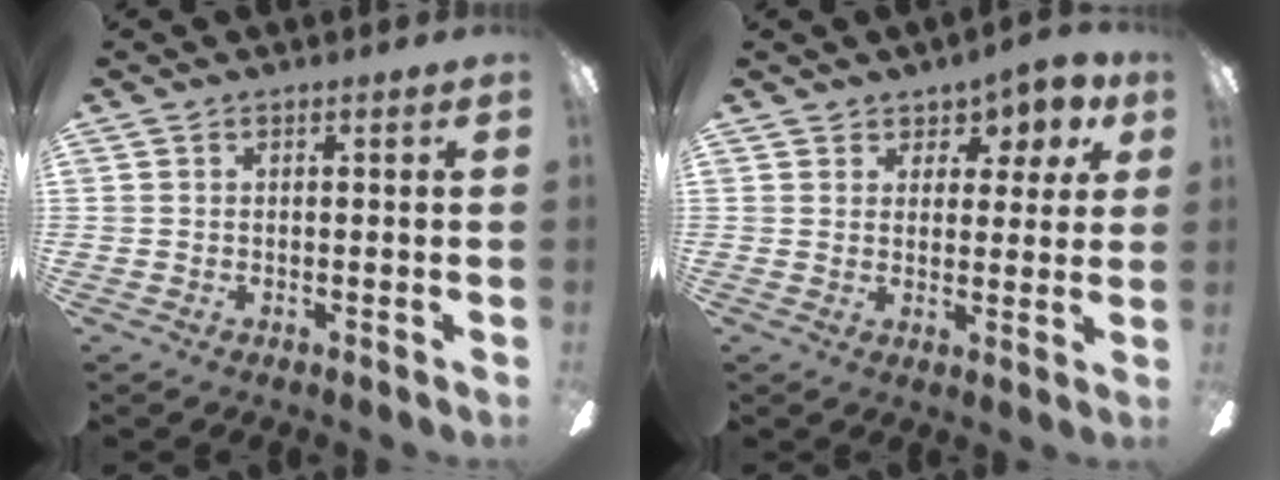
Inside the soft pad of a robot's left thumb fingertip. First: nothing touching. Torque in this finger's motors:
{"motor_torque": [0.05, 0.19, -0.17, -0.07, 0.00]}